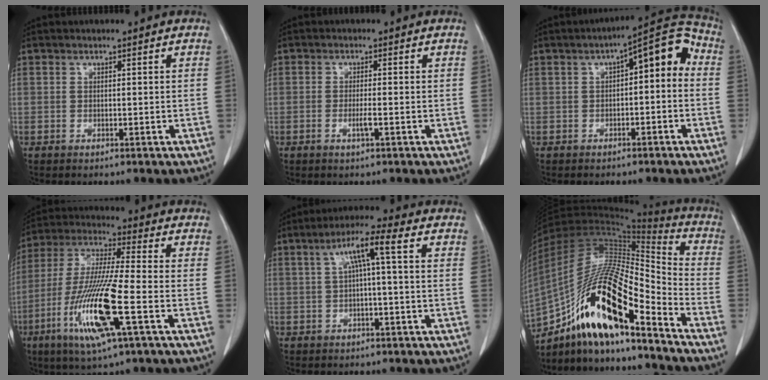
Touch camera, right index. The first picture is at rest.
{"total": 1.9, "force": [-0.7, 0.0, 1.7], "torque": [-0.035, -0.003, -0.012]}
{"total": 9.2, "force": [0.6, 3.1, 8.7], "torque": [-0.116, 0.045, 0.005]}
{"total": 15.9, "force": [-5.5, 0.7, 14.9], "torque": [-0.310, -0.020, -0.105]}
{"total": 6.5, "force": [1.4, 0.1, 6.3], "torque": [-0.113, 0.025, 0.024]}
{"total": 22.4, "force": [-14.0, 4.0, 16.9], "torque": [-0.326, -0.005, -0.247]}